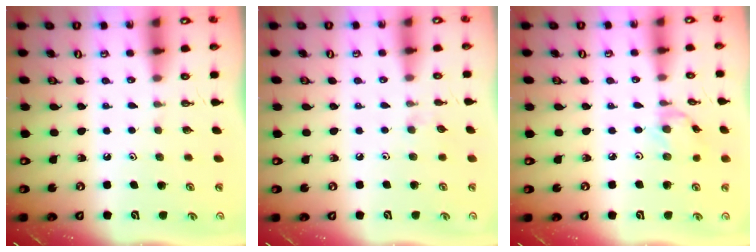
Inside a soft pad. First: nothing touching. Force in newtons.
{"total": 3.8, "press": 3.7, "slide": 0.6}
{"total": 2.0, "press": 2.0, "slide": 0.3}